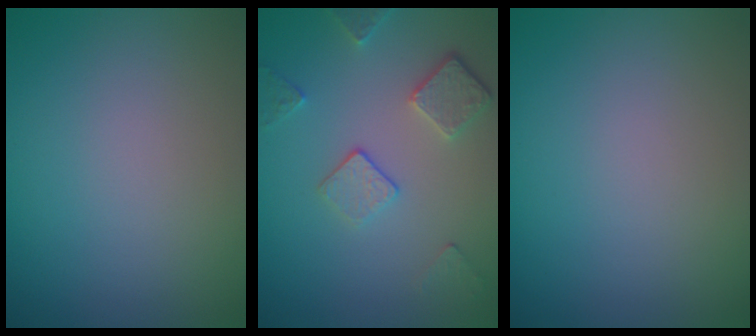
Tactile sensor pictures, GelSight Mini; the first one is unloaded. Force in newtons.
{"total": 3.5, "press": 2.8, "slide": 2.0}
{"total": 0.0}